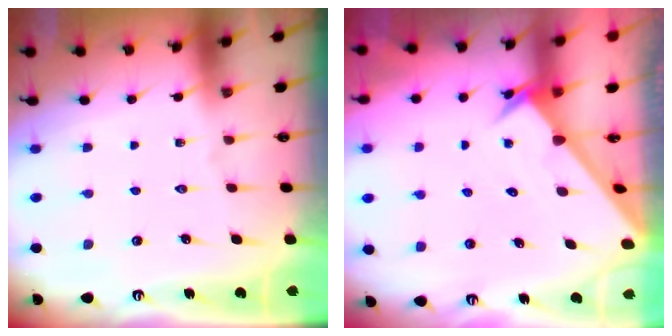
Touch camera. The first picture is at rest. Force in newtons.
{"total": 2.7, "press": 2.7, "slide": 0.2}